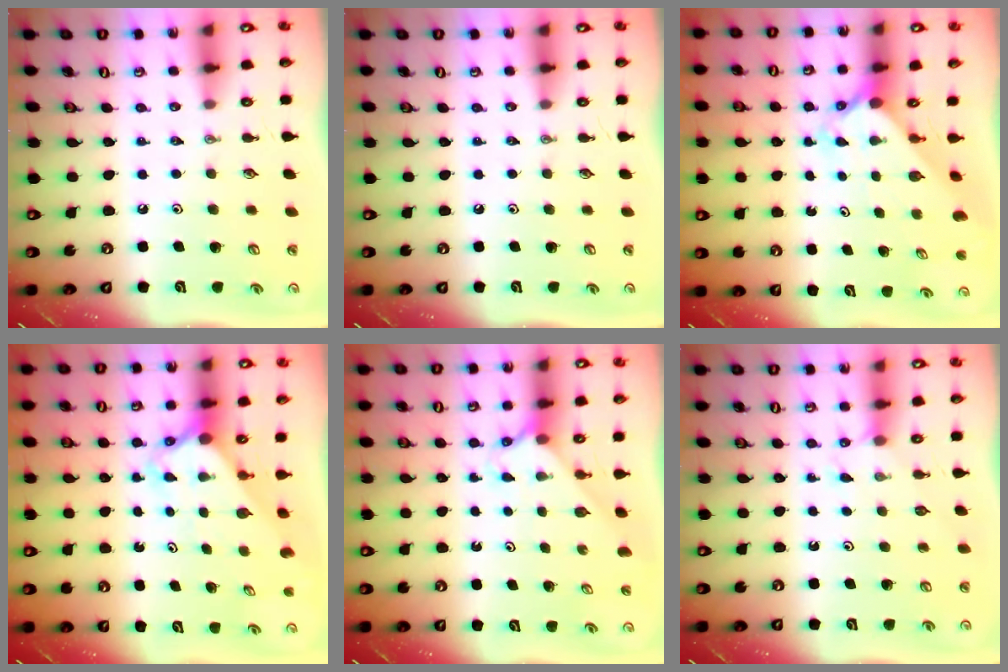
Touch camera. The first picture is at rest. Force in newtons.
{"total": 0.0}
{"total": 2.4, "press": 2.3, "slide": 0.2}
{"total": 2.7, "press": 2.7, "slide": 0.2}
{"total": 3.4, "press": 3.4, "slide": 0.3}
{"total": 3.7, "press": 3.7, "slide": 0.4}